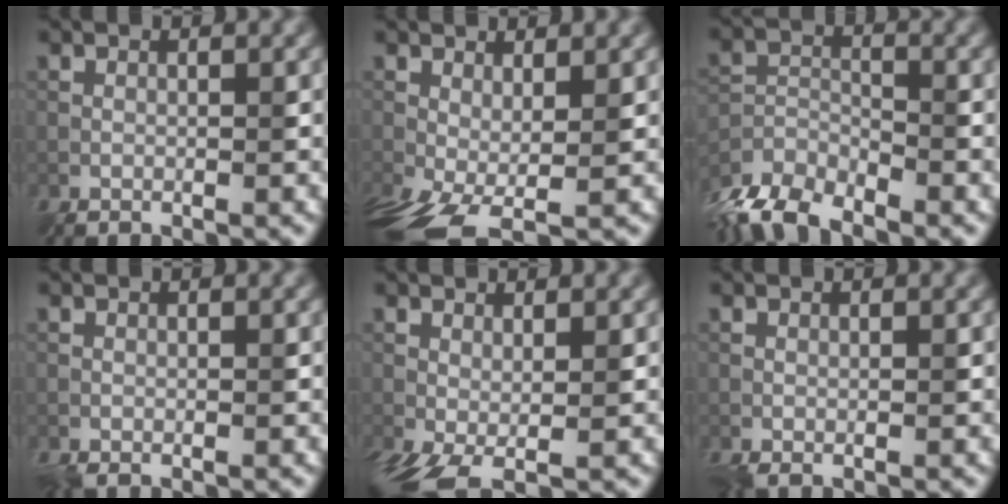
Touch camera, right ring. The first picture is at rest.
{"total": 6.0, "force": [-2.3, 2.6, 4.9], "torque": [-0.100, -0.029, -0.029]}
{"total": 6.4, "force": [-5.8, 2.0, 1.7], "torque": [-0.038, -0.012, -0.115]}
{"total": 0.6, "force": [-0.3, 0.2, 0.5], "torque": [-0.014, -0.003, -0.007]}
{"total": 5.1, "force": [-1.4, 2.1, 4.5], "torque": [-0.090, -0.015, -0.014]}
{"total": 0.9, "force": [-0.3, 0.3, 0.8], "torque": [-0.019, -0.002, -0.007]}